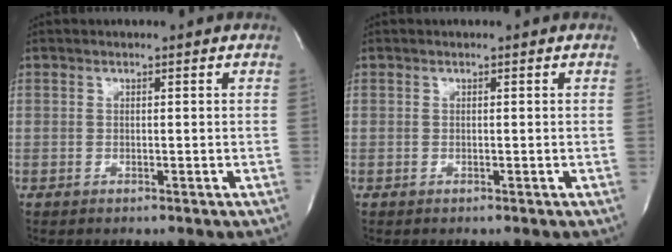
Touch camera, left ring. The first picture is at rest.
{"total": 0.0}